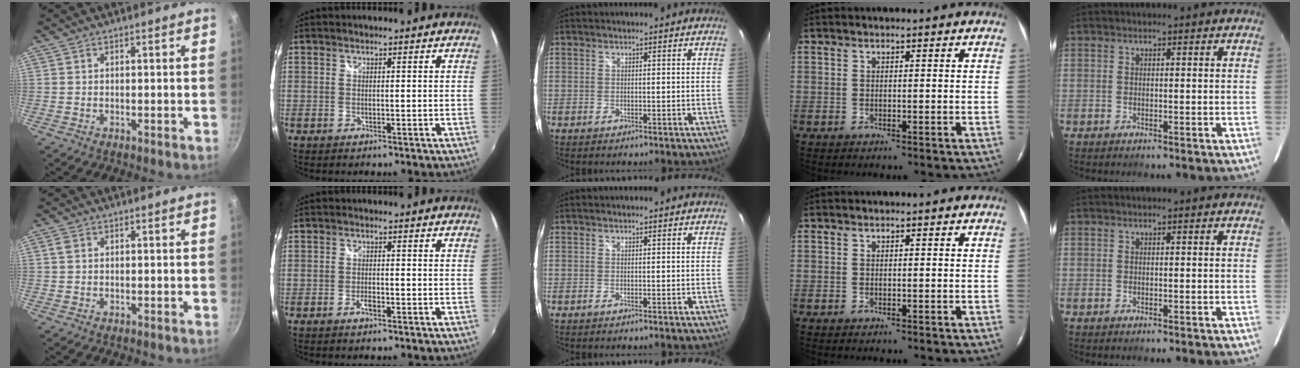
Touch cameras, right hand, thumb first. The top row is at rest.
{"thumb": {"total": 1.4, "force": [0.5, 1.1, 0.7], "torque": [-0.014, 0.001, 0.007]}, "index": {"total": 1.6, "force": [-1.1, 0.5, 1.1], "torque": [-0.026, 0.002, -0.021]}}